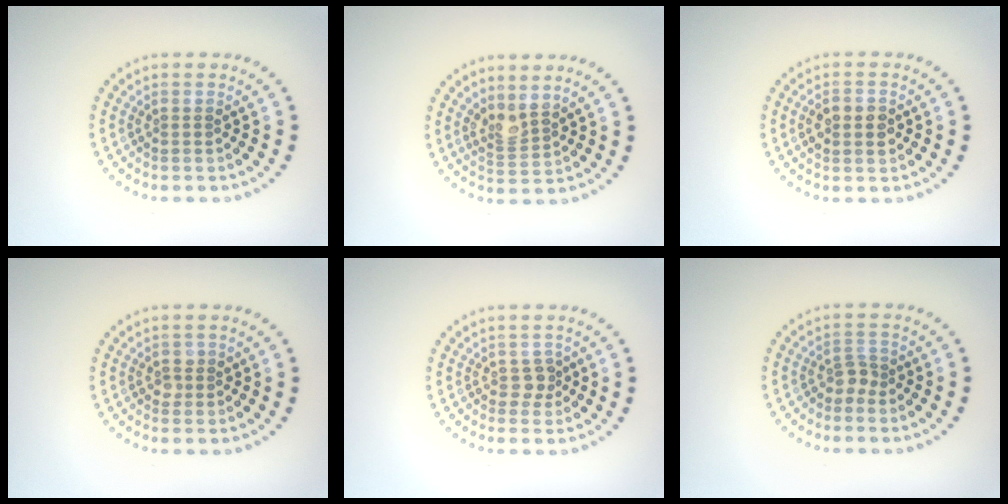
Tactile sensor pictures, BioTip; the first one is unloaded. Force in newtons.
{"total": 2.1, "press": 1.5, "slide": 1.4}
{"total": 3.0, "press": 3.0, "slide": 0.0}
{"total": 0.9, "press": 0.9, "slide": 0.2}
{"total": 1.3, "press": 1.0, "slide": 0.8}
{"total": 1.3, "press": 1.0, "slide": 0.8}